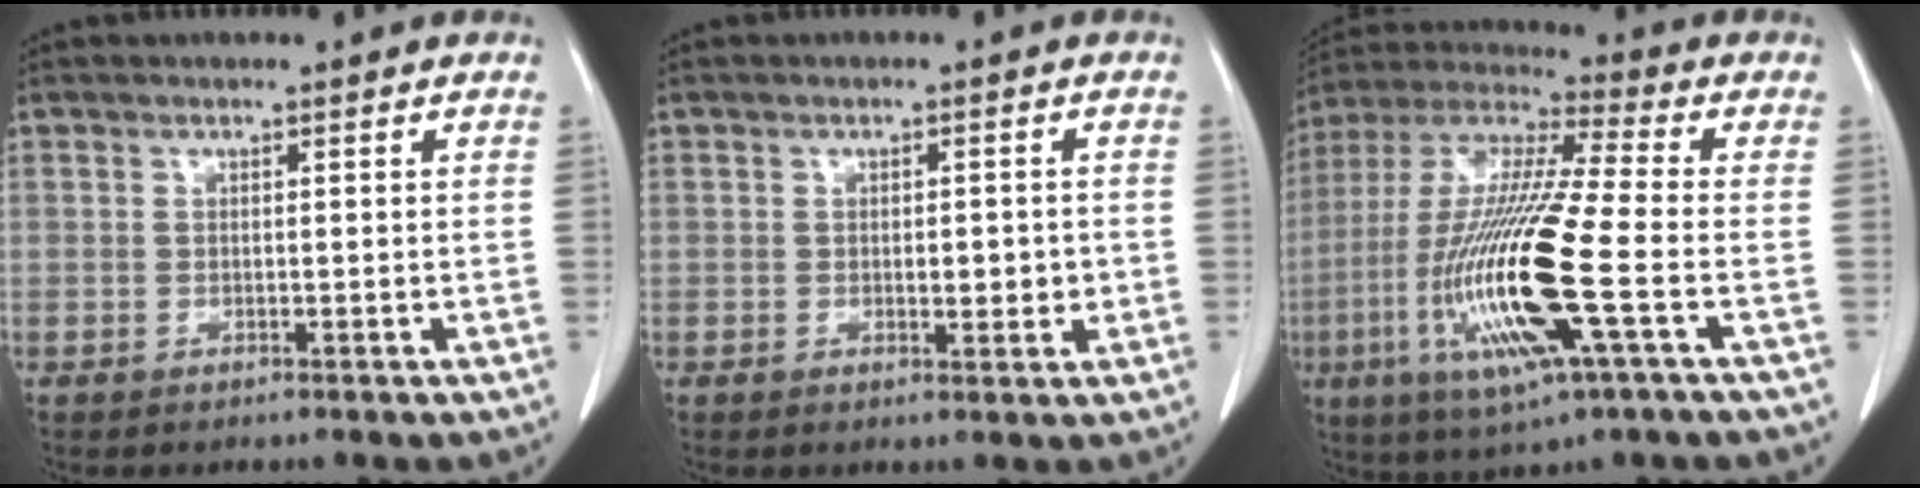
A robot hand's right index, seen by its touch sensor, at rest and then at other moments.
{"total": 3.2, "force": [-0.3, 1.4, 2.8], "torque": [-0.037, 0.000, -0.001]}
{"total": 20.3, "force": [-5.4, 1.5, 19.5], "torque": [-0.421, -0.025, -0.105]}